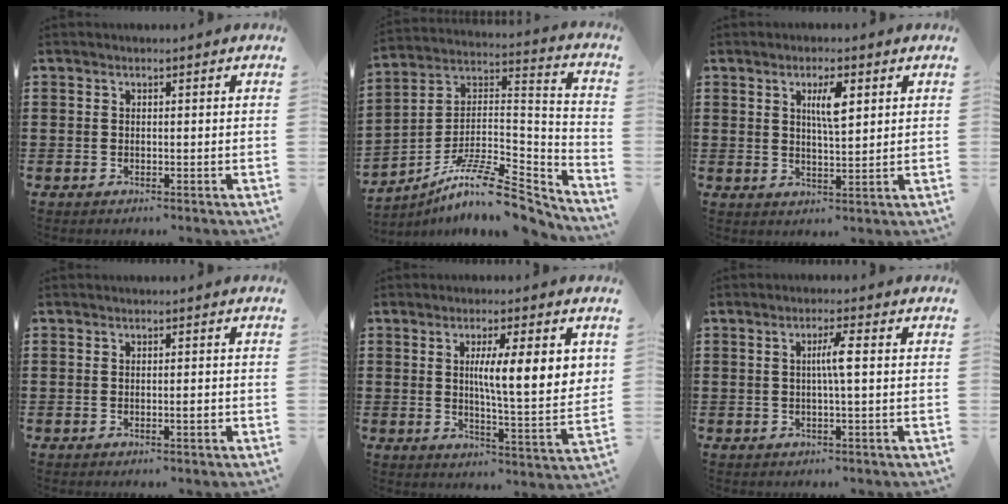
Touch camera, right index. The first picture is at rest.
{"total": 11.6, "force": [-9.0, 2.6, 6.9], "torque": [-0.121, 0.014, -0.172]}
{"total": 4.5, "force": [1.8, 1.1, 4.0], "torque": [-0.076, 0.004, 0.026]}
{"total": 1.4, "force": [-0.5, 0.2, 1.3], "torque": [-0.022, -0.001, -0.008]}
{"total": 9.5, "force": [2.9, 1.5, 8.9], "torque": [-0.150, -0.010, 0.040]}
{"total": 3.5, "force": [0.1, -0.2, 3.4], "torque": [-0.064, -0.003, -0.003]}